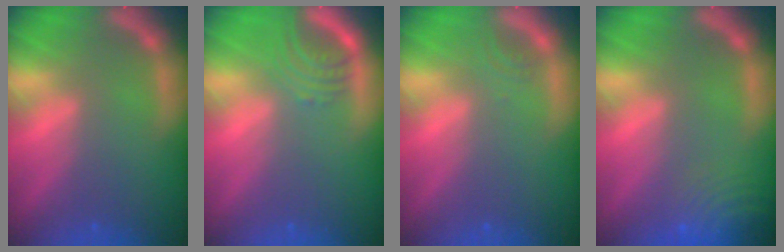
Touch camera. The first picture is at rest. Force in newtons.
{"total": 3.5}
{"total": 1.0}
{"total": 9.5}